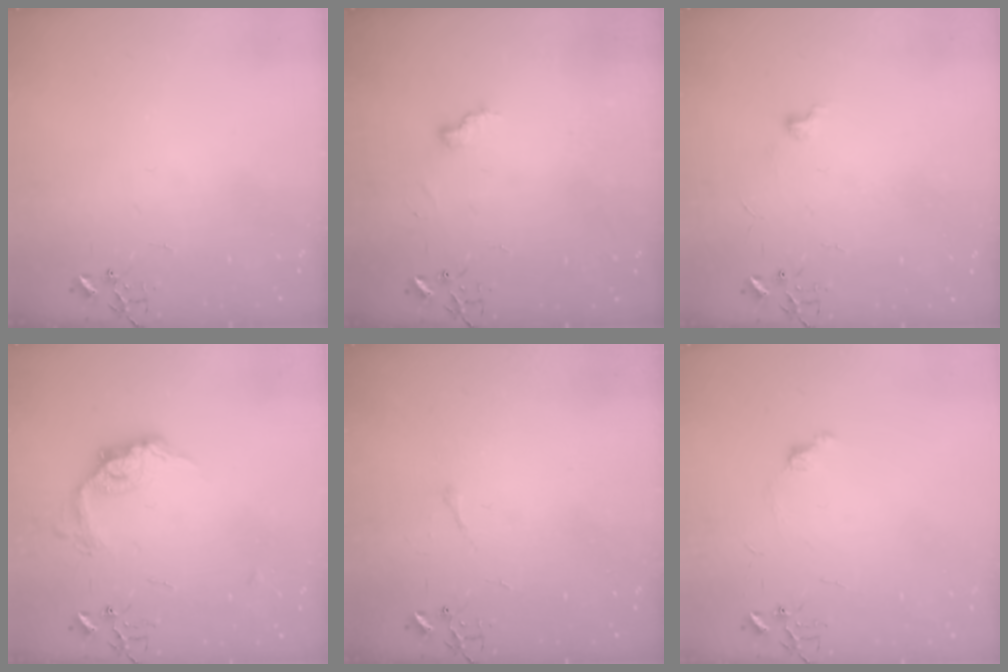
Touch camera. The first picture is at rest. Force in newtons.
{"total": 5.5, "press": 5.5, "slide": 0.6}
{"total": 4.7, "press": 4.7, "slide": 0.6}
{"total": 12.9, "press": 12.9, "slide": 0.2}
{"total": 3.1, "press": 3.1, "slide": 0.5}
{"total": 5.2, "press": 5.1, "slide": 0.7}